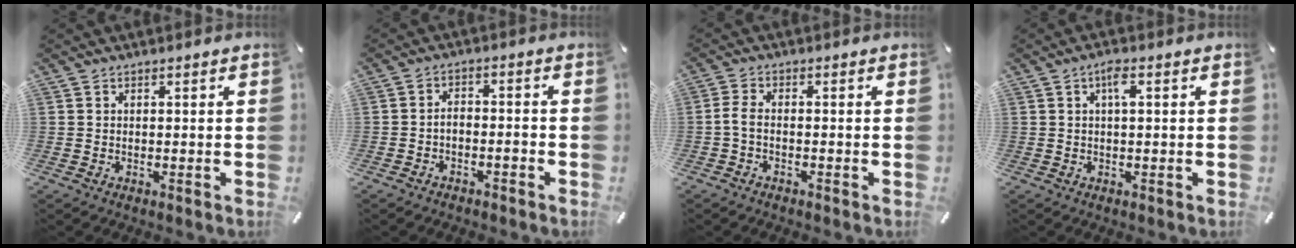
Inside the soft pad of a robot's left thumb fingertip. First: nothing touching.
{"total": 2.9, "force": [-2.1, 1.3, 1.4], "torque": [-0.024, 0.013, -0.042]}
{"total": 2.6, "force": [-1.2, 0.8, 2.1], "torque": [-0.052, 0.001, -0.026]}
{"total": 3.1, "force": [0.8, 0.8, 2.9], "torque": [-0.058, 0.007, 0.012]}